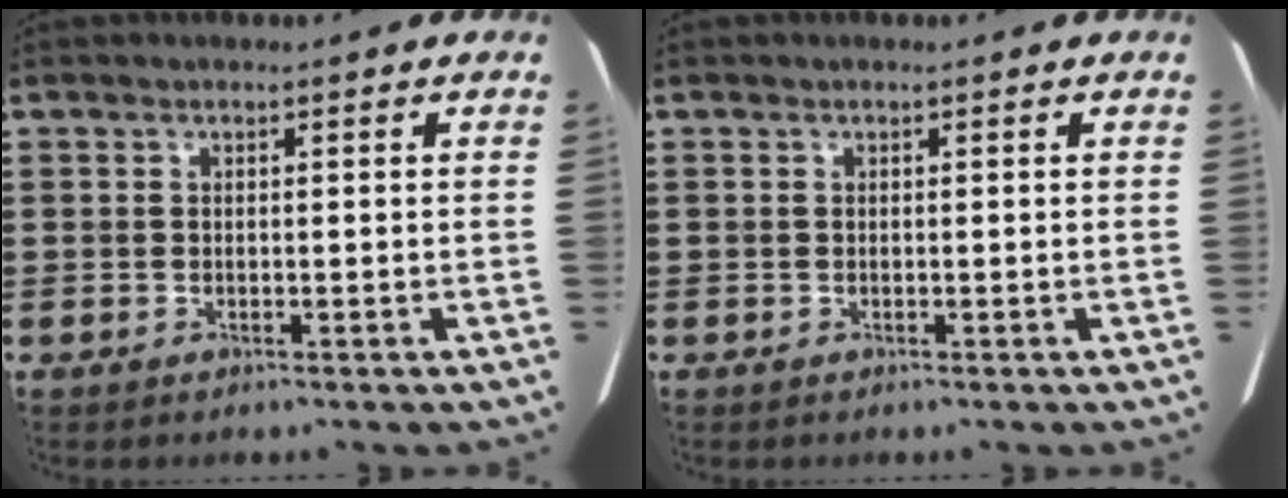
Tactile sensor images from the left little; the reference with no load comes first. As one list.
[{"total": 0.0}]